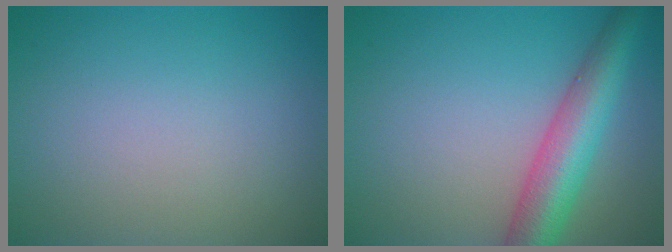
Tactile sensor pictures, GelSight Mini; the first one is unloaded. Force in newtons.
{"total": 6.5, "press": 6.5, "slide": 0.2}